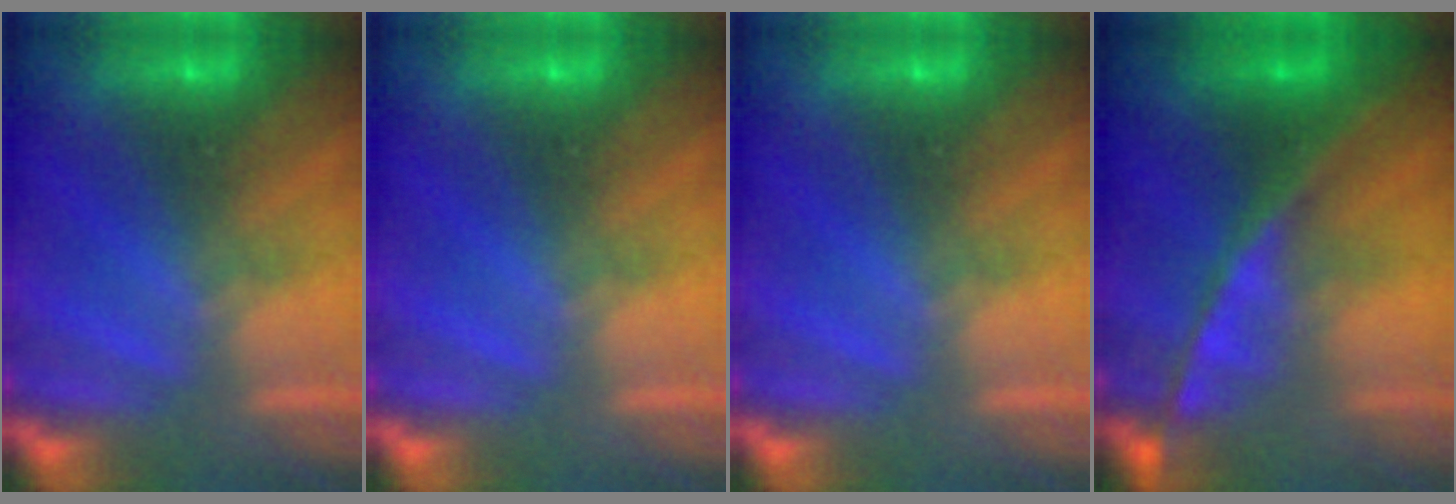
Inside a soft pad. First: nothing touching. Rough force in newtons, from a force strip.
{"total": 0.0}
{"total": 0.0}
{"total": 7.4}